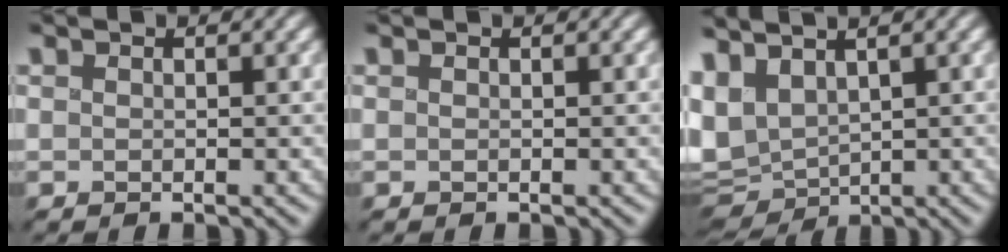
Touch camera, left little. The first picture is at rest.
{"total": 0.0}
{"total": 6.3, "force": [0.8, 4.4, 4.5], "torque": [-0.097, -0.001, 0.041]}